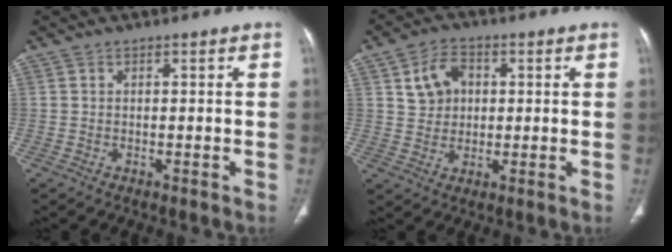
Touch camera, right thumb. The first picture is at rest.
{"total": 7.0, "force": [1.9, 5.6, 3.8], "torque": [-0.046, 0.001, 0.034]}